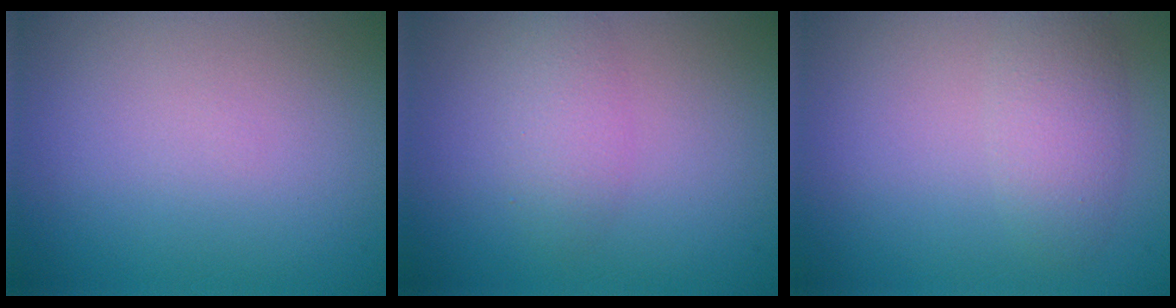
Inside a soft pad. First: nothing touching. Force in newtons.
{"total": 2.2, "press": 2.2, "slide": 0.0}
{"total": 2.6, "press": 2.6, "slide": 0.1}